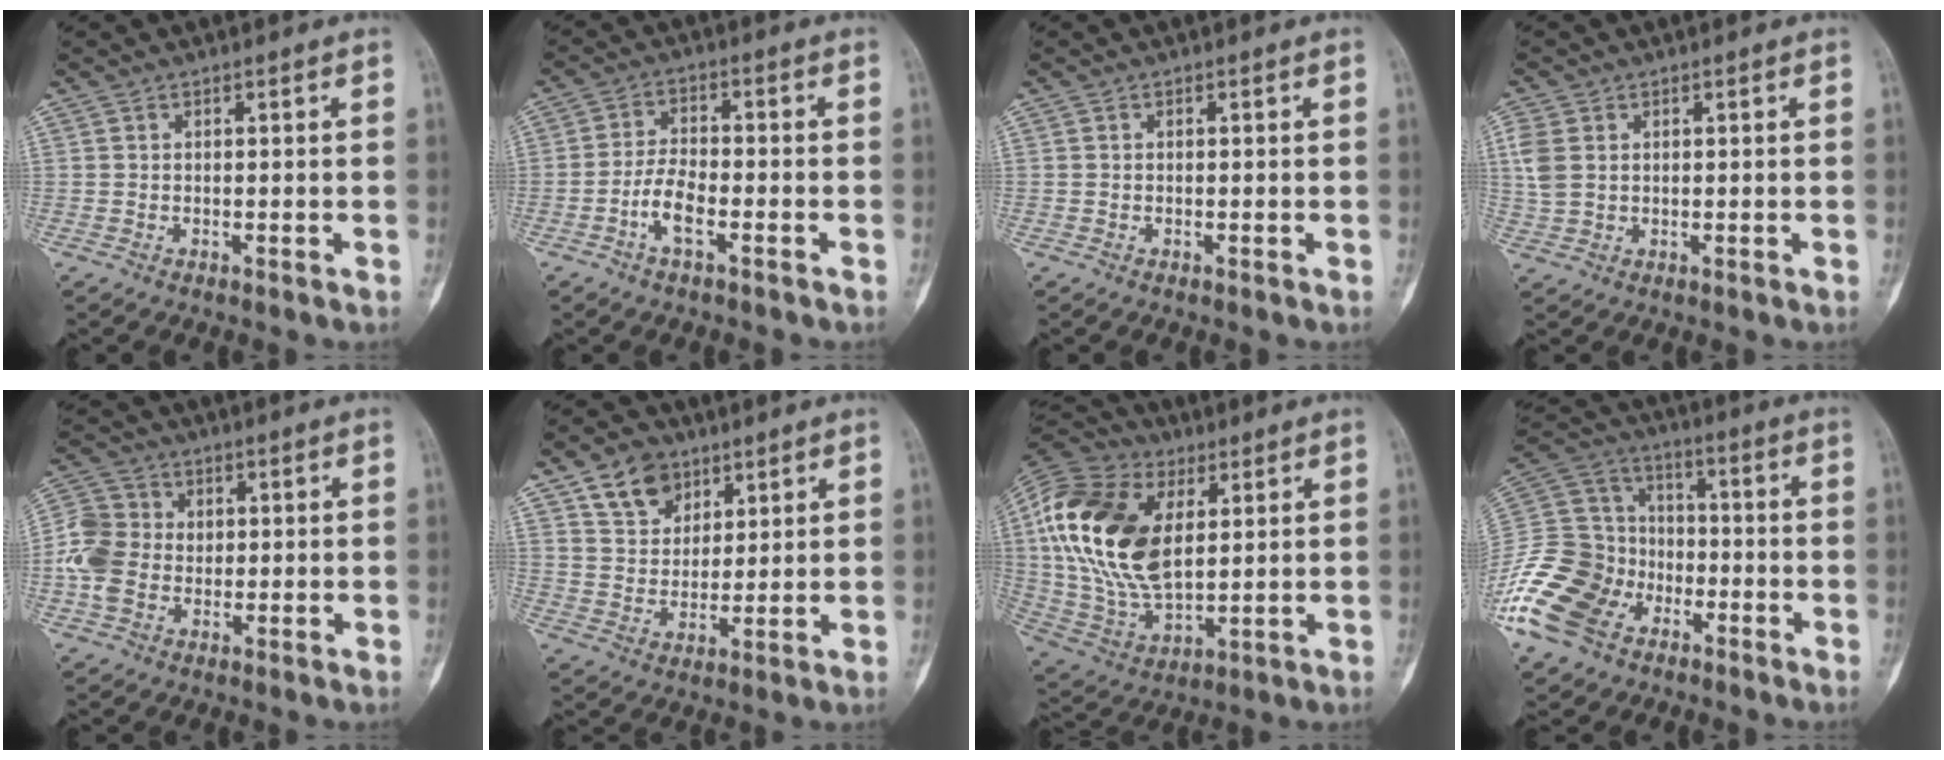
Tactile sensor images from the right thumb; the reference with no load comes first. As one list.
[{"total": 5.9, "force": [-2.7, 2.4, 4.6], "torque": [-0.093, 0.022, -0.053]}, {"total": 0.0}, {"total": 4.7, "force": [1.1, 3.4, 3.2], "torque": [-0.080, 0.004, 0.025]}, {"total": 9.1, "force": [-0.3, 7.6, 5.0], "torque": [-0.092, 0.016, -0.013]}, {"total": 9.5, "force": [5.4, 6.7, 3.9], "torque": [-0.042, -0.026, 0.099]}, {"total": 24.3, "force": [5.5, 14.4, 18.8], "torque": [-0.378, -0.016, 0.098]}, {"total": 20.5, "force": [-10.0, 14.7, 10.2], "torque": [-0.210, 0.061, -0.189]}]